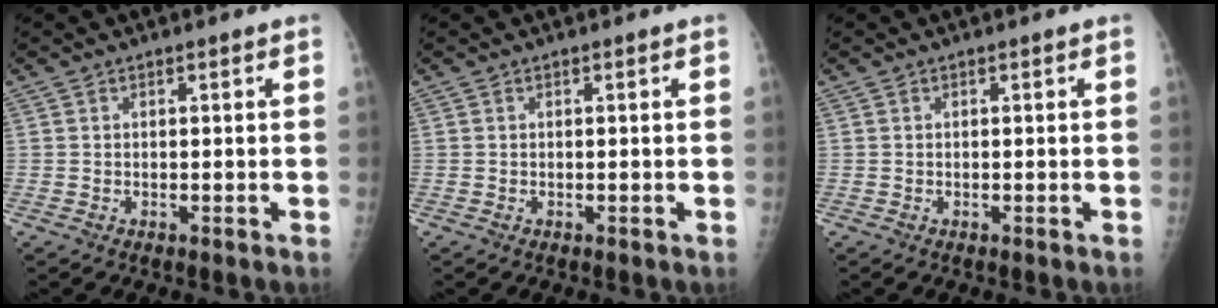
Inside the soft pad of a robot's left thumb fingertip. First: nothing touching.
{"total": 0.0}
{"total": 0.0}